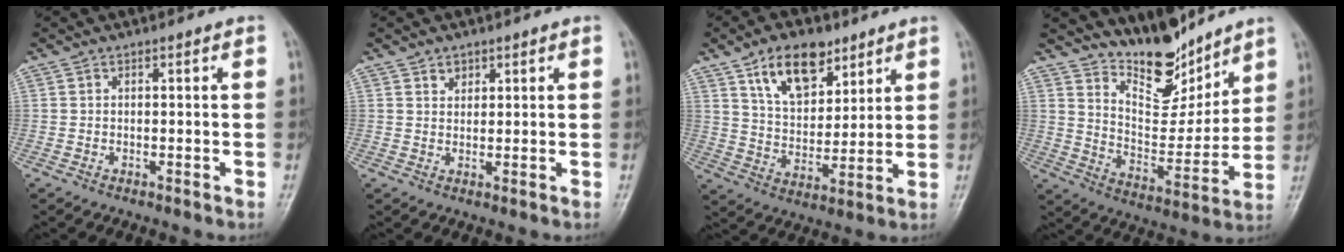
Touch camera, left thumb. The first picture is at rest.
{"total": 2.0, "force": [1.3, 1.4, 0.4], "torque": [0.009, -0.007, 0.019]}
{"total": 12.9, "force": [7.6, 7.2, 7.6], "torque": [-0.095, -0.040, 0.138]}
{"total": 13.2, "force": [11.2, 5.2, 4.7], "torque": [-0.041, -0.084, 0.203]}